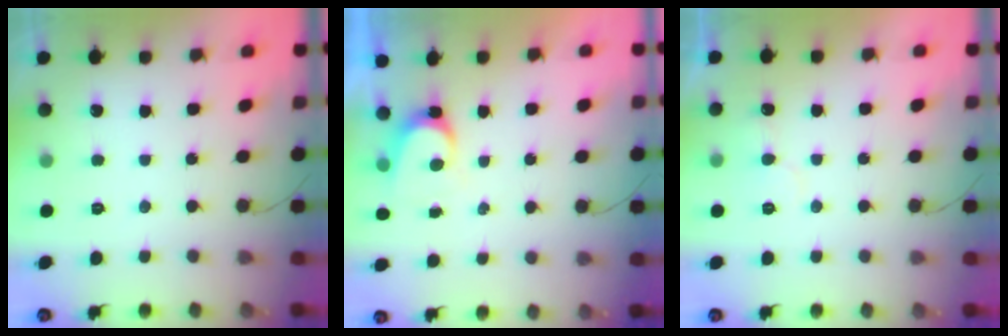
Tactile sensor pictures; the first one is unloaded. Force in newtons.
{"total": 4.2, "press": 4.2, "slide": 0.3}
{"total": 7.2, "press": 7.2, "slide": 0.3}